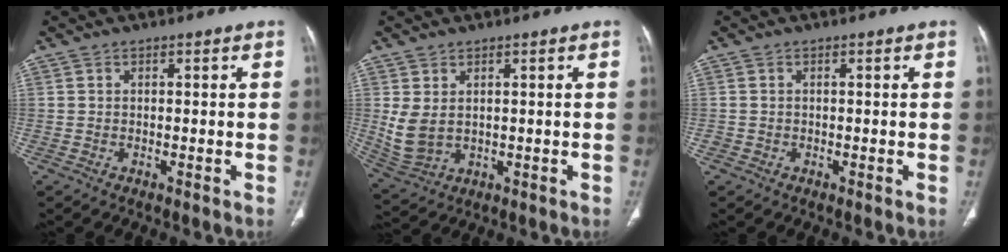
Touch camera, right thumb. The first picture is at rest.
{"total": 6.0, "force": [1.1, 3.9, 4.4], "torque": [-0.094, -0.005, 0.040]}
{"total": 0.6, "force": [-0.3, 0.5, 0.0], "torque": [-0.002, 0.003, -0.006]}